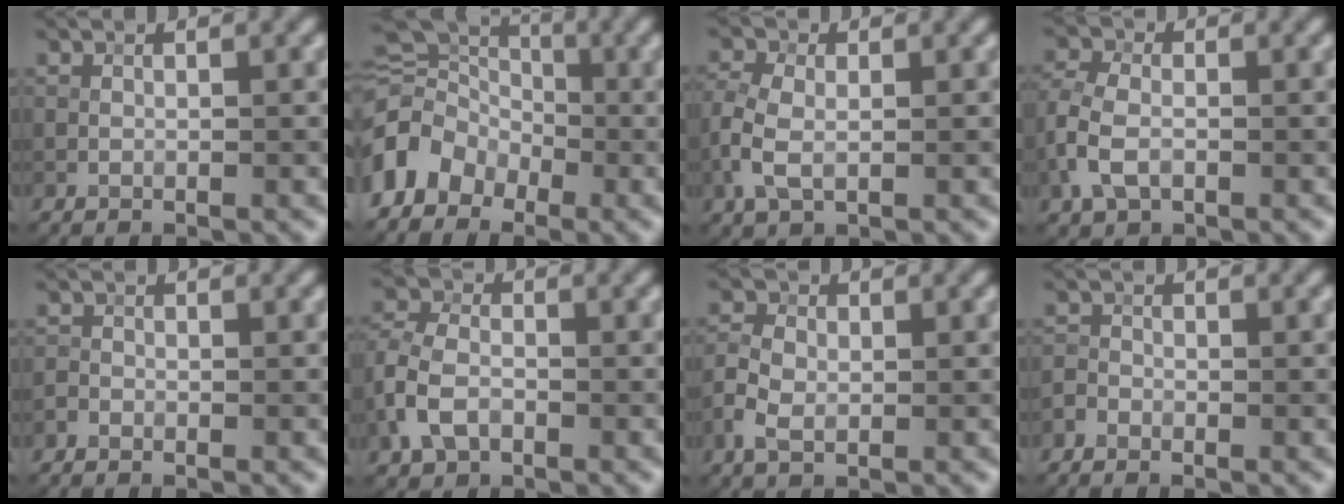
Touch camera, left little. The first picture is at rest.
{"total": 6.3, "force": [-2.8, 4.7, 3.1], "torque": [-0.047, 0.013, -0.069]}
{"total": 4.2, "force": [-0.6, 2.7, 3.1], "torque": [-0.080, 0.000, -0.020]}
{"total": 4.2, "force": [-1.2, 2.8, 3.0], "torque": [-0.071, 0.007, -0.032]}
{"total": 1.0, "force": [-0.8, 0.5, 0.2], "torque": [-0.005, 0.008, -0.018]}
{"total": 4.1, "force": [-1.7, 2.8, 2.4], "torque": [-0.056, 0.008, -0.043]}
{"total": 3.3, "force": [-0.9, 2.3, 2.2], "torque": [-0.053, 0.002, -0.024]}
{"total": 1.4, "force": [-1.1, 0.7, 0.3], "torque": [-0.006, 0.008, -0.025]}